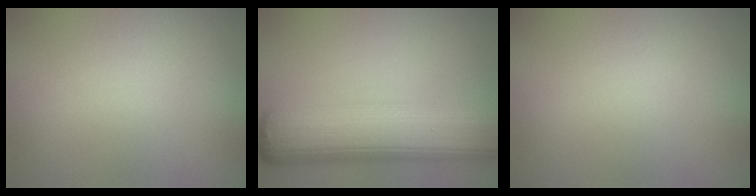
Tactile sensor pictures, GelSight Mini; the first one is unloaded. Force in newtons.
{"total": 10.5, "press": 10.5, "slide": 0.4}
{"total": 0.0}